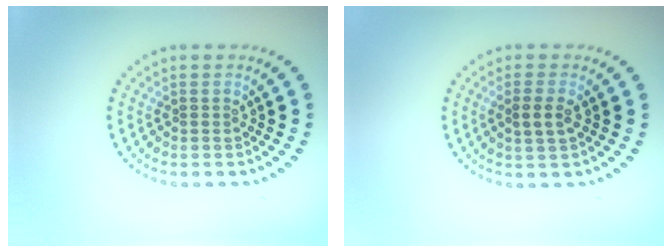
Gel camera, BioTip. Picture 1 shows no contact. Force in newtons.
{"total": 2.0, "press": 1.9, "slide": 0.4}